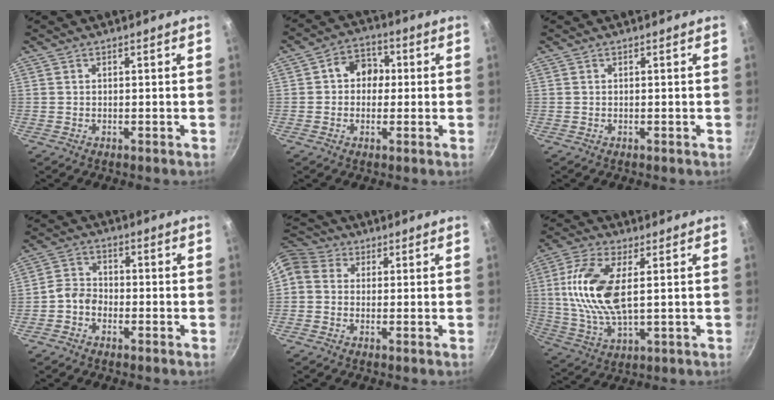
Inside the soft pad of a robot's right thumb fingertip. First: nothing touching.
{"total": 7.2, "force": [0.5, 6.0, 3.9], "torque": [-0.019, 0.013, -0.006]}
{"total": 0.0}
{"total": 4.0, "force": [-2.1, 3.0, 1.7], "torque": [-0.022, 0.029, -0.050]}
{"total": 7.7, "force": [0.6, 6.6, 3.9], "torque": [-0.071, 0.024, -0.006]}
{"total": 14.2, "force": [2.4, 6.5, 12.4], "torque": [-0.253, -0.001, 0.045]}